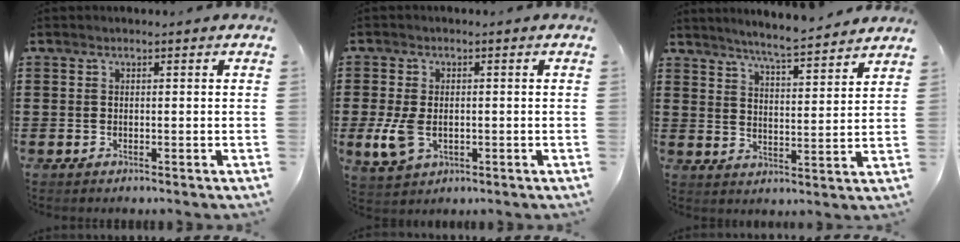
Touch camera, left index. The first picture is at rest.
{"total": 5.1, "force": [-0.9, 3.1, 4.0], "torque": [-0.098, -0.005, -0.019]}
{"total": 5.3, "force": [5.0, -0.6, 1.5], "torque": [-0.050, -0.033, 0.085]}